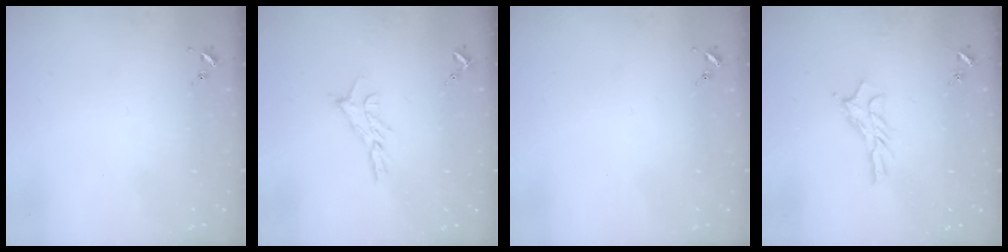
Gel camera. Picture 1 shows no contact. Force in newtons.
{"total": 7.9, "press": 7.9, "slide": 0.4}
{"total": 0.0}
{"total": 8.6, "press": 8.5, "slide": 0.2}